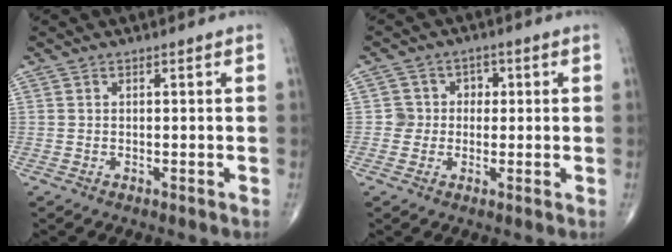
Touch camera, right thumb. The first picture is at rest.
{"total": 4.1, "force": [0.0, 4.0, 0.4], "torque": [0.033, 0.013, -0.008]}